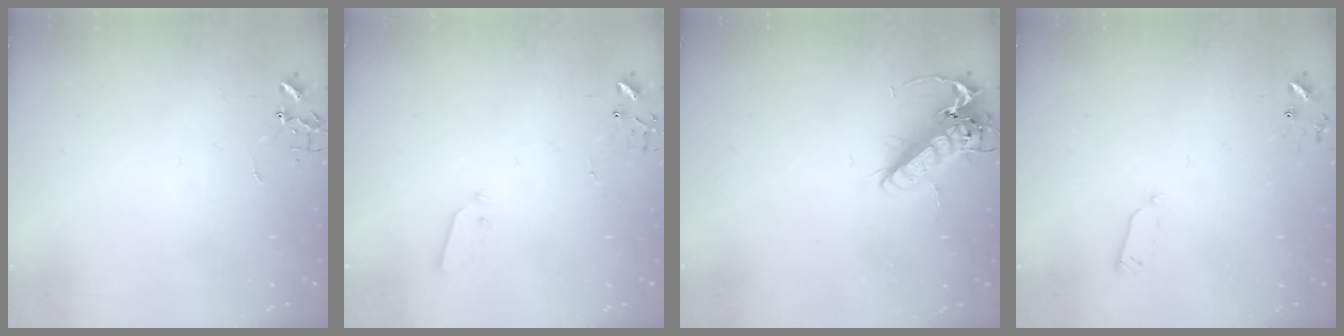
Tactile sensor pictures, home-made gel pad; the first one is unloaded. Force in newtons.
{"total": 3.0, "press": 3.0, "slide": 0.3}
{"total": 13.5, "press": 13.2, "slide": 2.7}
{"total": 3.7, "press": 3.6, "slide": 0.8}